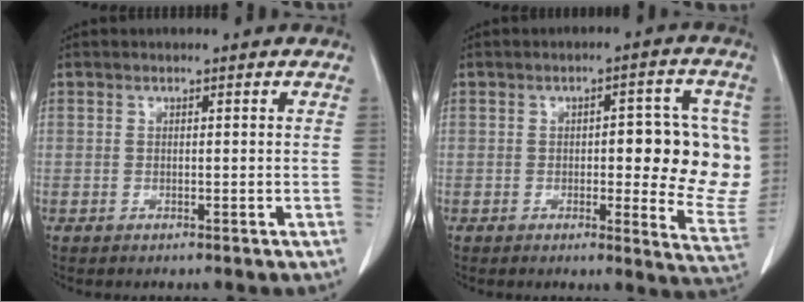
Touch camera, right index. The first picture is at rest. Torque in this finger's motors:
{"motor_torque": [0.36, 0.05, 0.26, 0.06]}